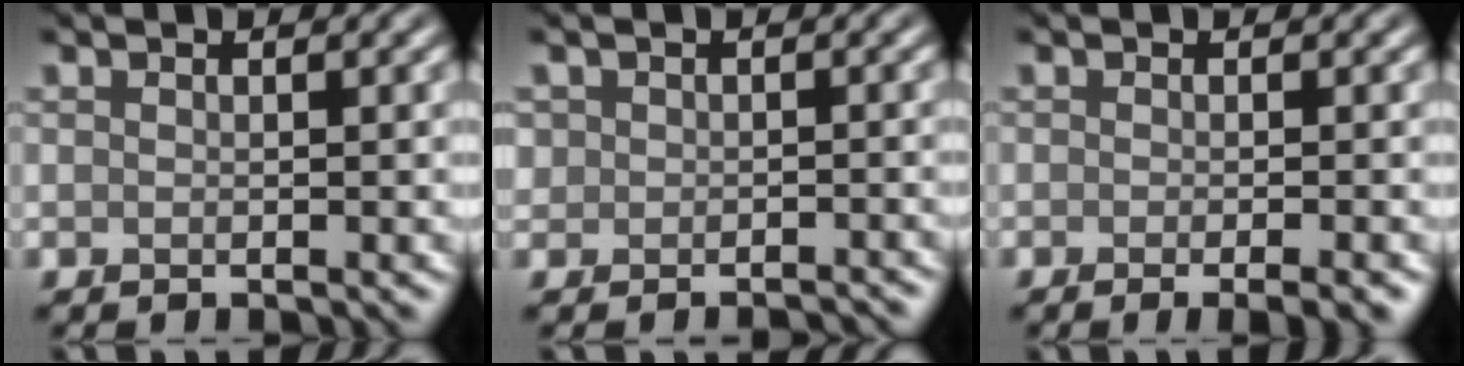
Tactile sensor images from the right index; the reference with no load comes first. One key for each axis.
{"total": 1.6, "fx": -0.9, "fy": 1.3, "fz": -0.2, "tx": 0.022, "ty": -0.001, "tz": -0.016}
{"total": 3.1, "fx": -1.3, "fy": 0.9, "fz": 2.7, "tx": -0.018, "ty": 0.002, "tz": -0.020}